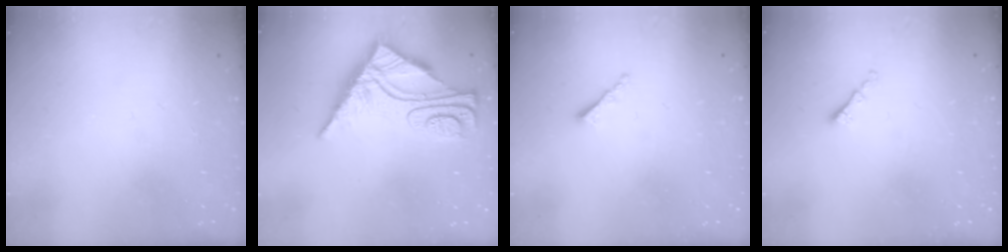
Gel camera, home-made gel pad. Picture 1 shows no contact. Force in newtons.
{"total": 12.3, "press": 12.2, "slide": 1.2}
{"total": 1.2, "press": 1.1, "slide": 0.5}
{"total": 1.4, "press": 1.3, "slide": 0.5}